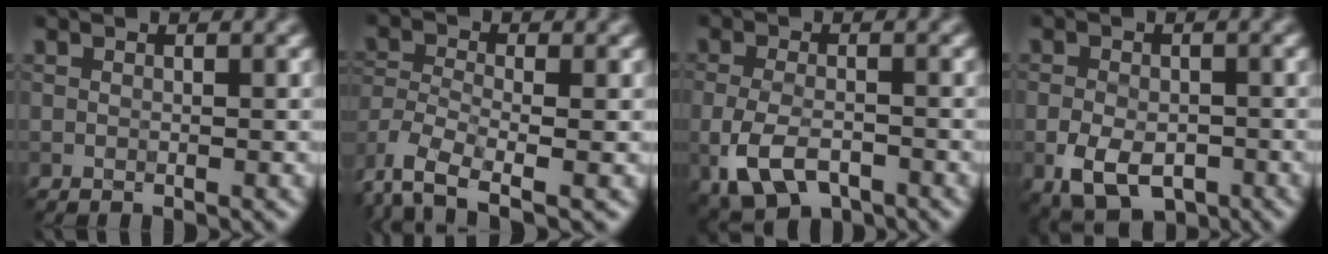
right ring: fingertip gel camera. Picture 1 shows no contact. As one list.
[{"total": 5.7, "force": [-3.7, 2.5, 3.7], "torque": [-0.079, -0.009, -0.078]}, {"total": 5.1, "force": [-2.4, 2.6, 3.7], "torque": [-0.089, -0.010, -0.051]}, {"total": 5.4, "force": [-2.2, 3.4, 3.5], "torque": [-0.068, -0.010, -0.043]}]